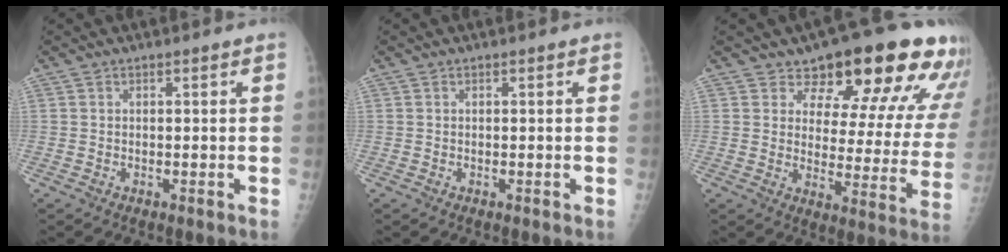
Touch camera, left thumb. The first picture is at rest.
{"total": 0.0}
{"total": 19.4, "force": [14.1, 8.2, 10.4], "torque": [-0.087, -0.079, 0.168]}